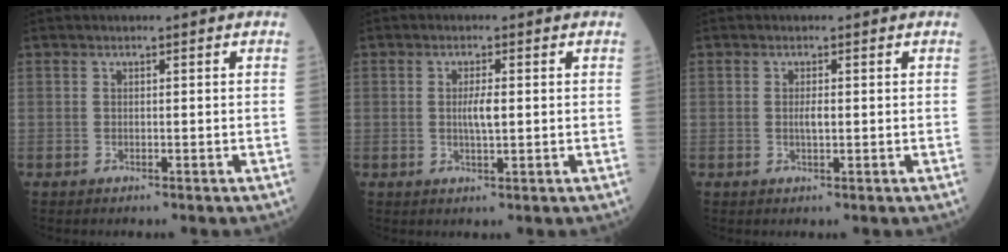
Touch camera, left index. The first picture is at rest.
{"total": 2.5, "force": [0.2, 0.4, 2.5], "torque": [-0.049, -0.002, 0.006]}
{"total": 1.3, "force": [0.2, 0.3, 1.2], "torque": [-0.024, 0.000, 0.003]}